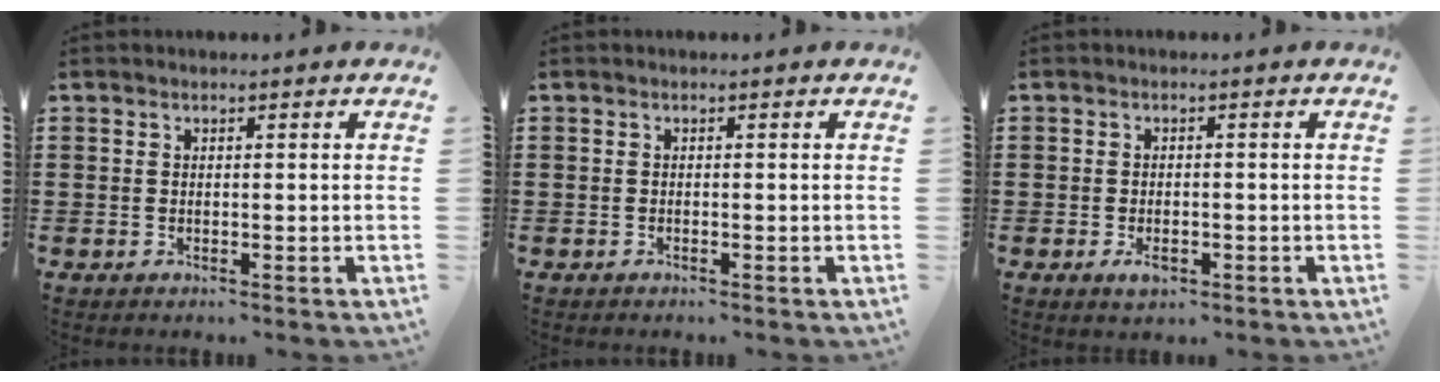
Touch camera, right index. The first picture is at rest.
{"total": 0.0}
{"total": 2.0, "force": [-0.8, 1.0, 1.5], "torque": [-0.028, 0.000, -0.015]}